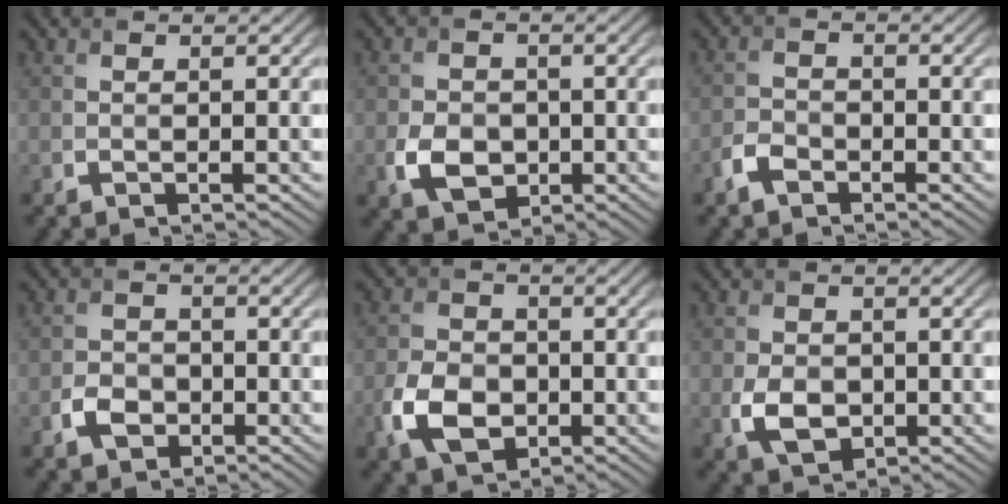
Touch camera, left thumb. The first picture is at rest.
{"total": 4.9, "force": [-1.2, 3.8, 2.7], "torque": [-0.061, -0.012, -0.024]}
{"total": 2.6, "force": [-1.8, 1.5, 1.1], "torque": [-0.026, 0.001, -0.045]}
{"total": 3.1, "force": [-1.4, 2.4, 1.5], "torque": [-0.028, 0.000, -0.032]}
{"total": 6.5, "force": [-2.2, 4.7, 4.0], "torque": [-0.091, -0.008, -0.049]}
{"total": 4.4, "force": [-0.9, 3.2, 2.8], "torque": [-0.064, -0.013, -0.018]}